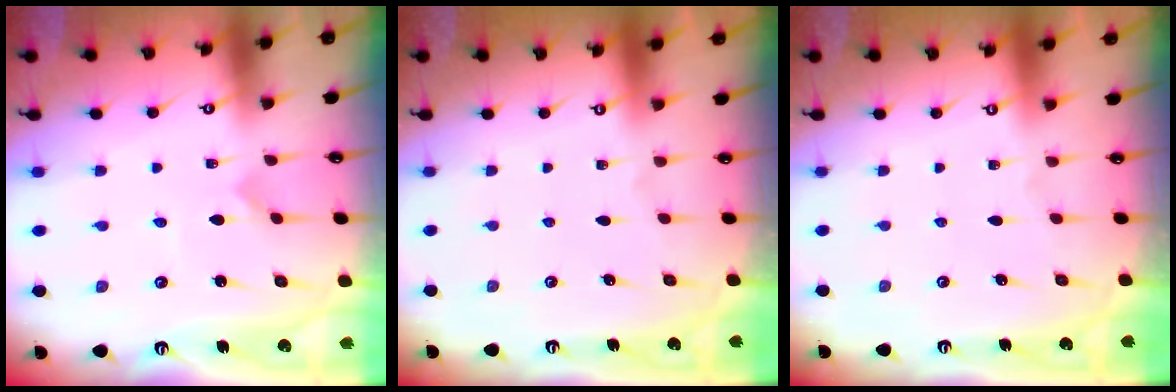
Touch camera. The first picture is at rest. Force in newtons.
{"total": 0.0}
{"total": 0.0}